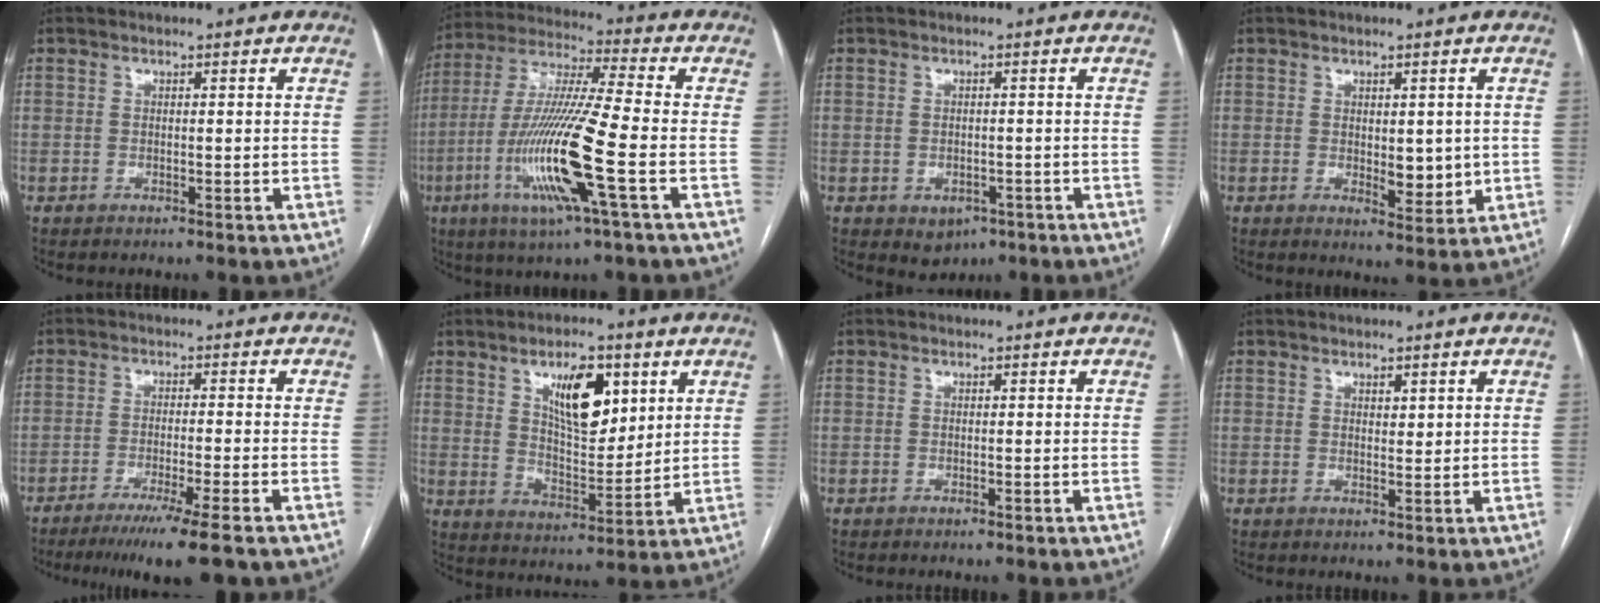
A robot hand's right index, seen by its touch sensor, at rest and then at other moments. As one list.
[{"total": 16.8, "force": [-5.2, -0.1, 16.0], "torque": [-0.333, -0.016, -0.100]}, {"total": 3.5, "force": [-1.6, 2.6, 1.6], "torque": [-0.017, 0.000, -0.007]}, {"total": 4.5, "force": [0.1, 2.2, 4.0], "torque": [-0.056, -0.010, 0.012]}, {"total": 10.2, "force": [-7.5, -1.1, 6.7], "torque": [-0.093, -0.026, -0.114]}, {"total": 10.7, "force": [4.8, 4.1, 8.6], "torque": [-0.146, 0.003, 0.091]}, {"total": 0.0}, {"total": 1.2, "force": [0.8, 0.5, 0.8], "torque": [-0.012, -0.004, 0.015]}]